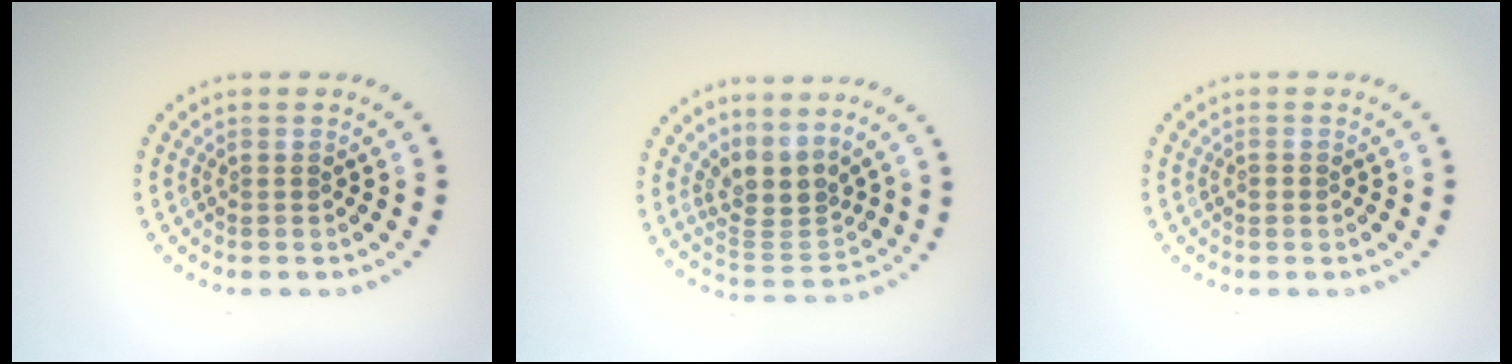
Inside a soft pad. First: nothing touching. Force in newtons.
{"total": 3.3, "press": 2.5, "slide": 2.2}
{"total": 0.7, "press": 0.7, "slide": 0.0}